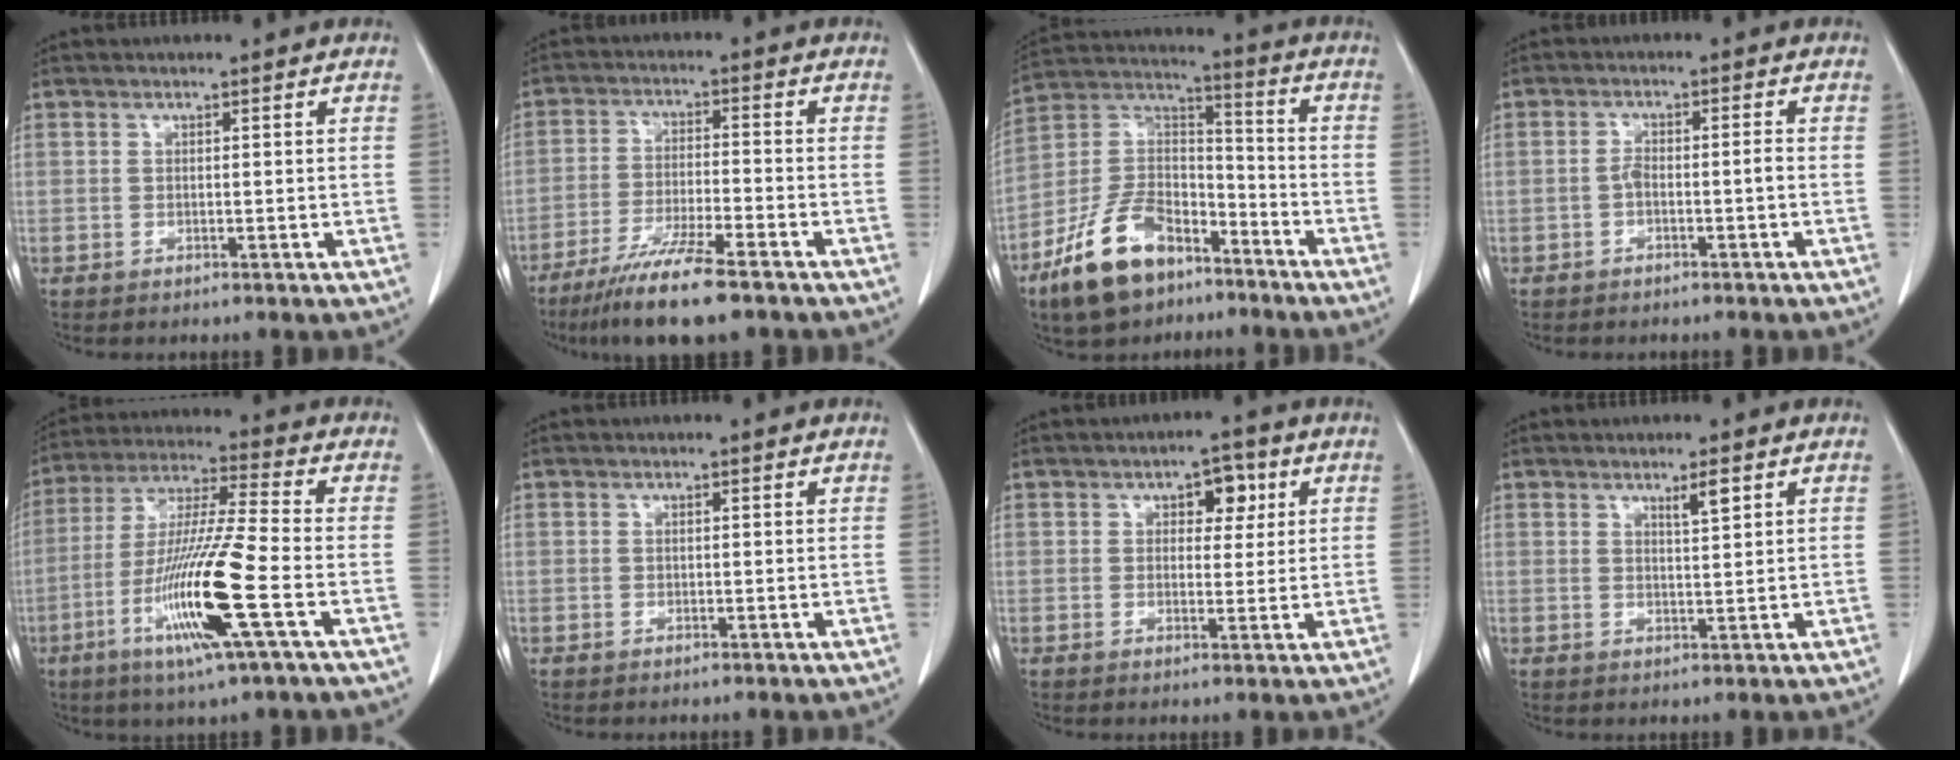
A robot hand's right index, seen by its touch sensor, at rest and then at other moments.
{"total": 10.6, "force": [-7.8, 0.5, 7.2], "torque": [-0.126, -0.029, -0.133]}
{"total": 15.3, "force": [-10.0, 7.5, 8.9], "torque": [-0.187, 0.015, -0.187]}
{"total": 2.4, "force": [-0.9, 0.5, 2.1], "torque": [-0.037, 0.004, -0.015]}
{"total": 15.4, "force": [-5.2, -0.5, 14.4], "torque": [-0.293, -0.021, -0.104]}
{"total": 0.0}
{"total": 4.4, "force": [1.8, 2.5, 3.1], "torque": [-0.036, 0.010, 0.024]}
{"total": 2.3, "force": [1.5, 0.0, 1.8], "torque": [-0.035, -0.003, 0.026]}